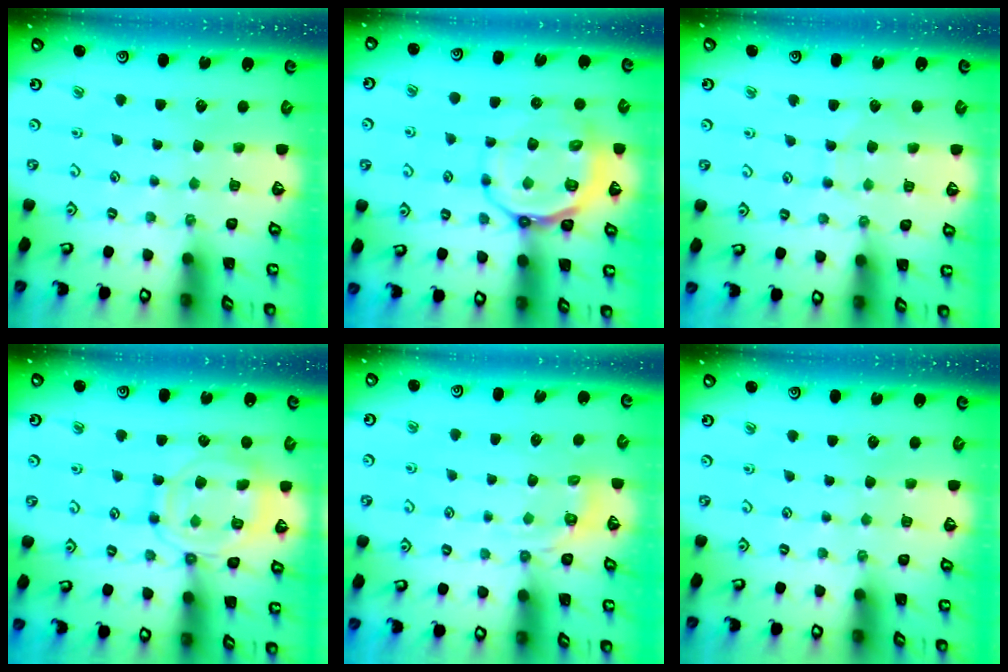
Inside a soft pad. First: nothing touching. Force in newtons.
{"total": 11.0, "press": 10.7, "slide": 2.6}
{"total": 5.0, "press": 5.0, "slide": 0.5}
{"total": 12.4, "press": 12.3, "slide": 1.3}
{"total": 3.8, "press": 3.2, "slide": 2.1}
{"total": 0.0}